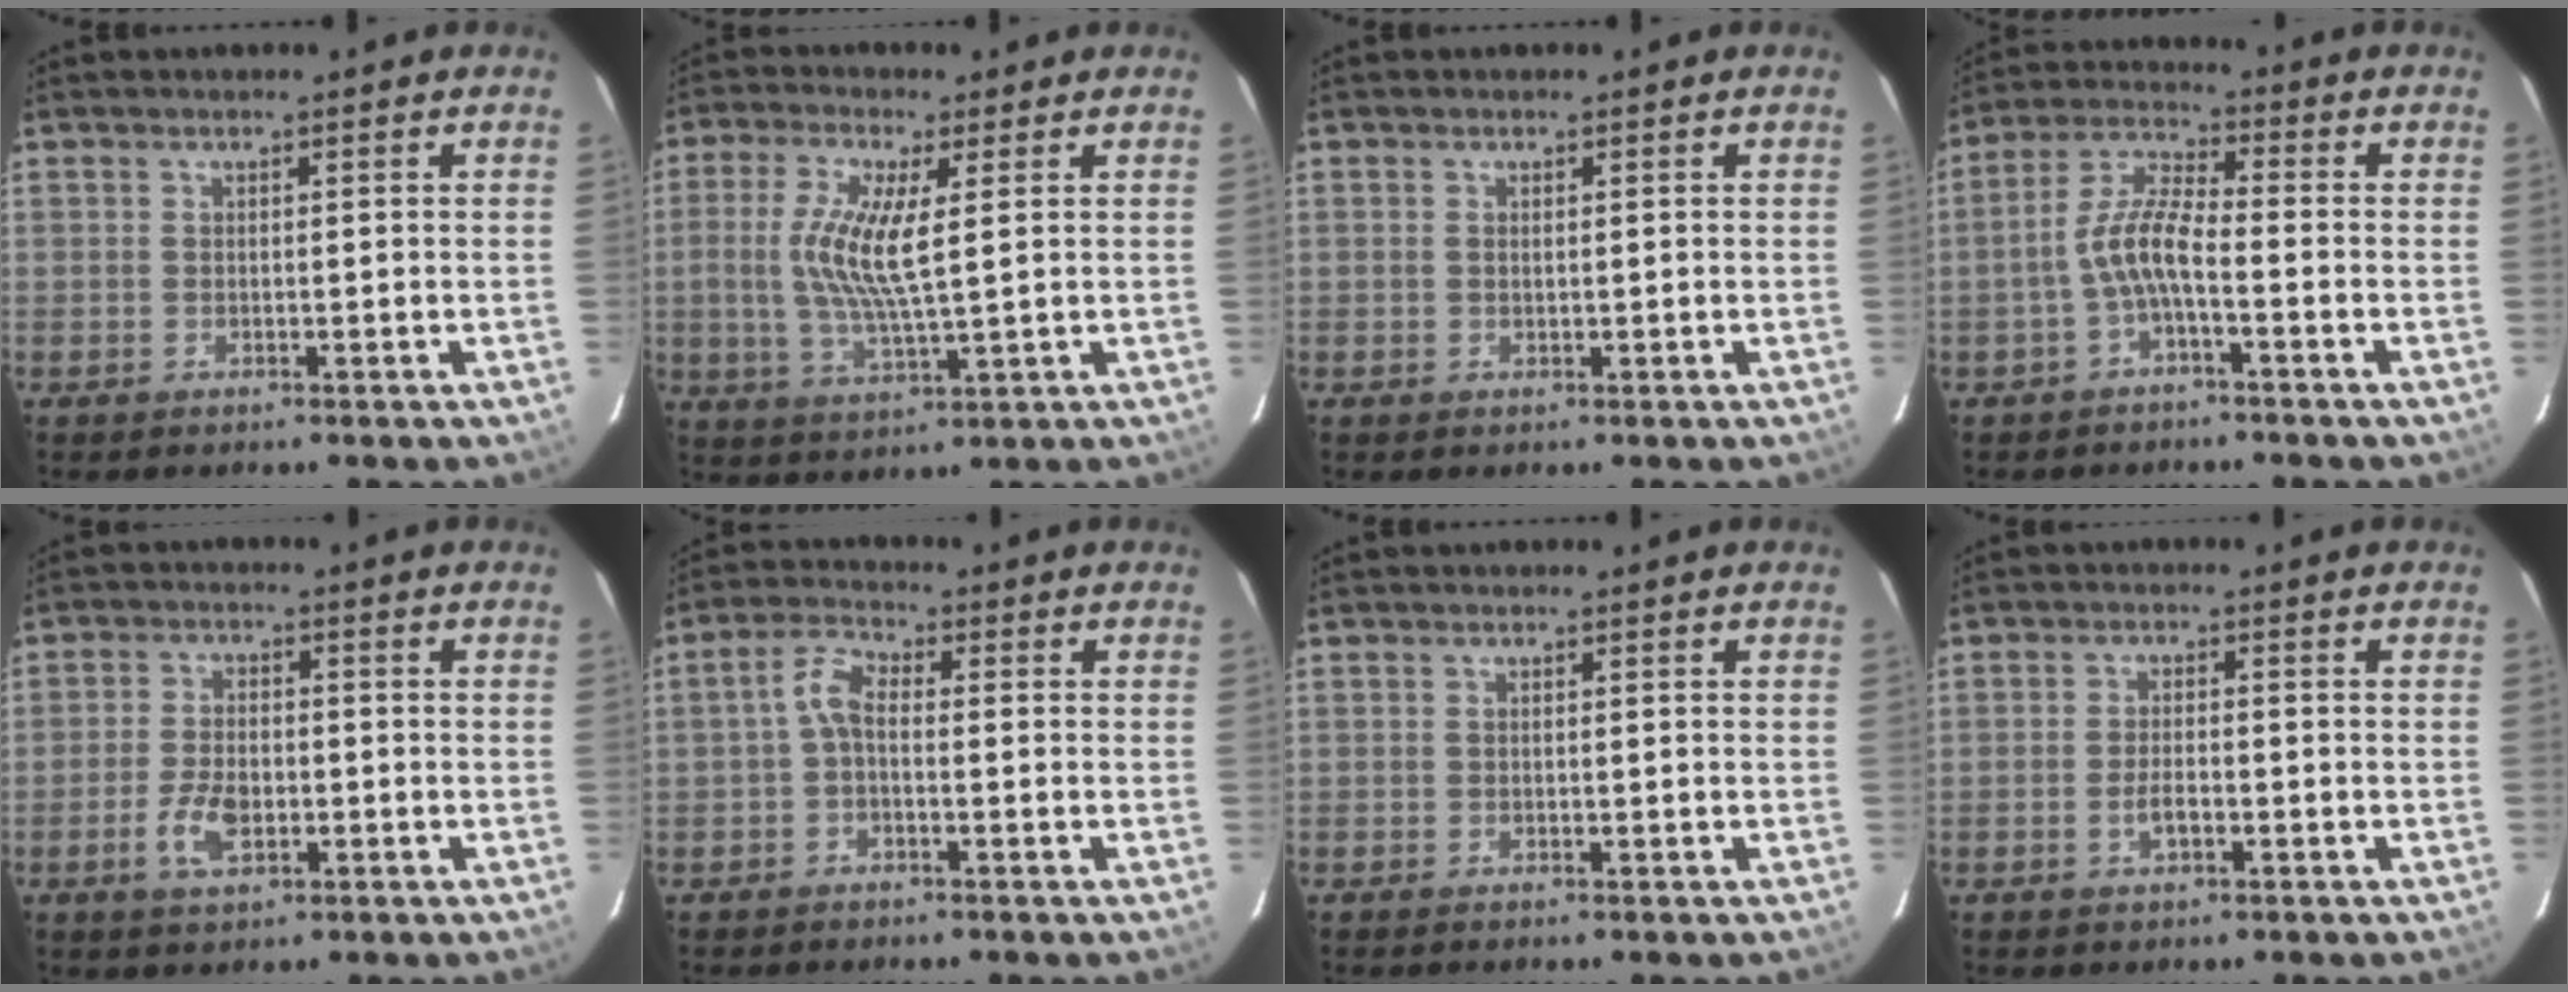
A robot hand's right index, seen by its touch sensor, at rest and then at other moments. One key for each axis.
{"total": 10.2, "fx": 1.2, "fy": 2.4, "fz": 9.8, "tx": -0.200, "ty": -0.001, "tz": 0.023}
{"total": 0.6, "fx": 0.2, "fy": 0.3, "fz": 0.4, "tx": -0.009, "ty": 0.001, "tz": 0.003}
{"total": 6.3, "fx": -2.5, "fy": 1.4, "fz": 5.6, "tx": -0.126, "ty": 0.015, "tz": -0.051}
{"total": 6.1, "fx": -2.3, "fy": 3.3, "fz": 4.6, "tx": -0.101, "ty": 0.000, "tz": -0.040}
{"total": 3.3, "fx": -1.0, "fy": 1.6, "fz": 2.8, "tx": -0.063, "ty": 0.014, "tz": -0.023}
{"total": 0.0}
{"total": 2.8, "fx": -1.3, "fy": 1.1, "fz": 2.2, "tx": -0.046, "ty": 0.000, "tz": -0.023}